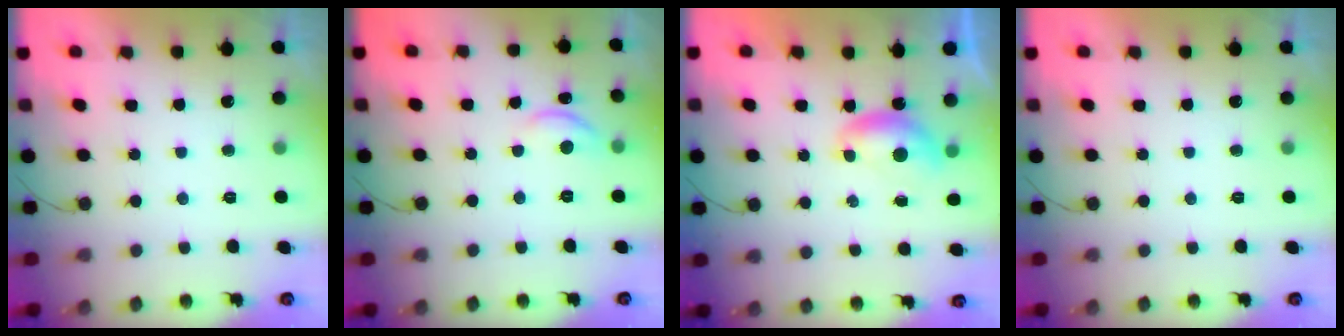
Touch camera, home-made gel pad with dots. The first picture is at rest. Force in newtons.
{"total": 9.0, "press": 9.0, "slide": 0.7}
{"total": 6.2, "press": 6.2, "slide": 0.7}
{"total": 0.0}